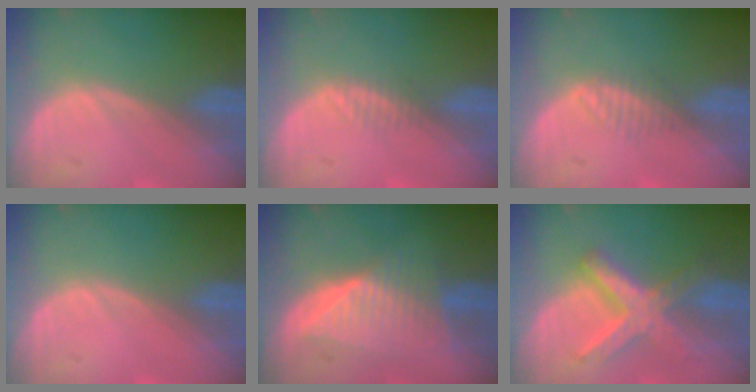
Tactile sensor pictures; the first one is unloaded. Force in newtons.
{"total": 1.3, "press": 1.1, "slide": 0.7}
{"total": 2.0, "press": 1.8, "slide": 0.8}
{"total": 0.0}
{"total": 6.9, "press": 6.9, "slide": 0.2}
{"total": 7.7, "press": 7.7, "slide": 0.7}